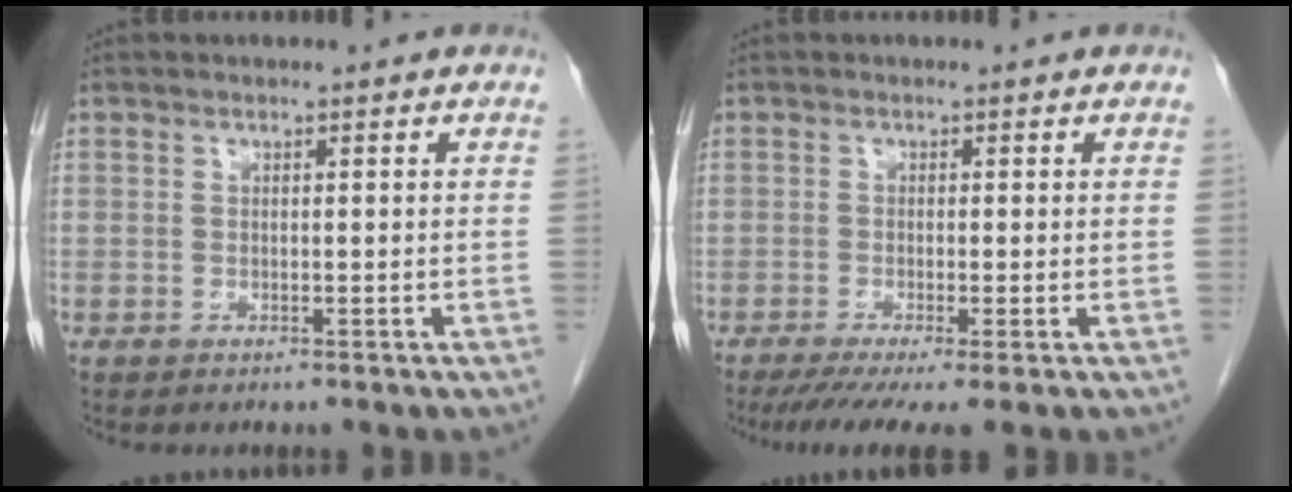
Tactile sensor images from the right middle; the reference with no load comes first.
{"total": 5.8, "force": [-3.9, 0.3, 4.3], "torque": [-0.067, -0.018, -0.066]}